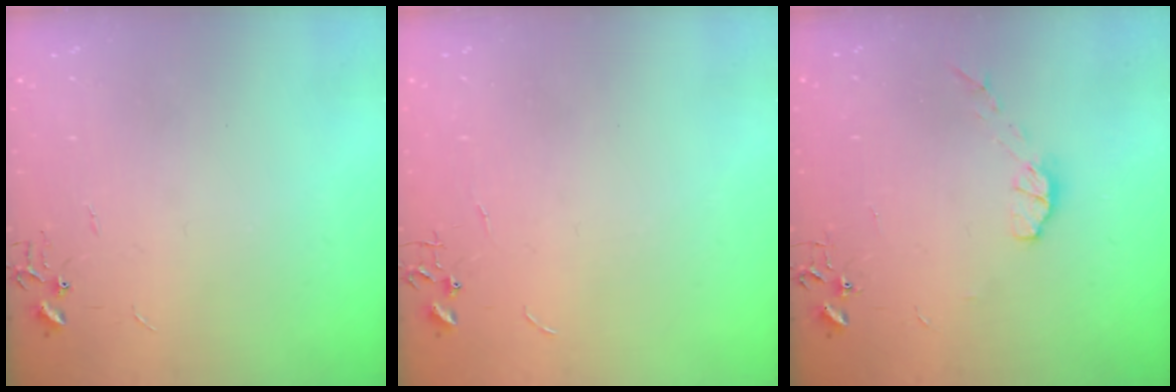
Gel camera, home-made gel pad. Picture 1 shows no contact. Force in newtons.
{"total": 0.0}
{"total": 5.1, "press": 5.1, "slide": 0.8}